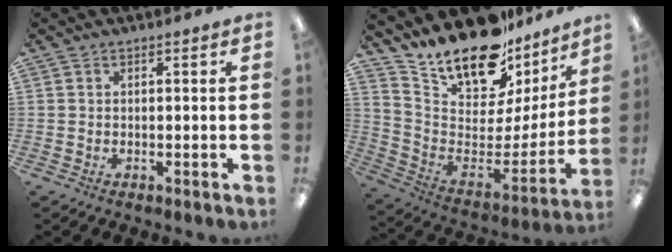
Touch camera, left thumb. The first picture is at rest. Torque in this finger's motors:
{"motor_torque": [0.60, 0.49, 1.09, -1.68, 0.27]}